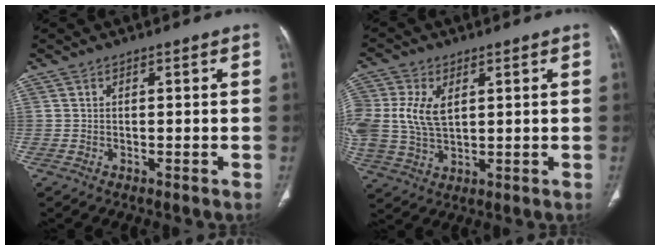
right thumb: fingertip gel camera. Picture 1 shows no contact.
{"total": 9.7, "force": [2.1, 6.0, 7.3], "torque": [-0.161, 0.001, 0.049]}